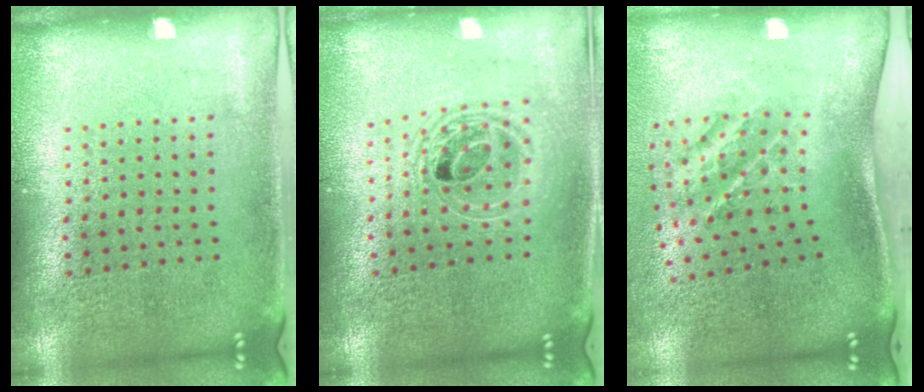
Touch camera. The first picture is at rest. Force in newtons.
{"total": 1.7, "press": 1.4, "slide": 0.9}
{"total": 1.9, "press": 1.3, "slide": 1.5}